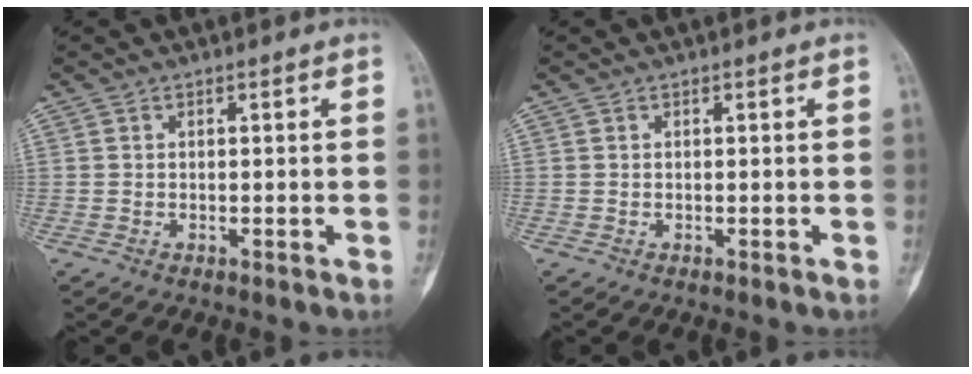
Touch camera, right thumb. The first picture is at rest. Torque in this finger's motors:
{"motor_torque": [0.00, 0.00, 0.03, 0.03, 0.00]}